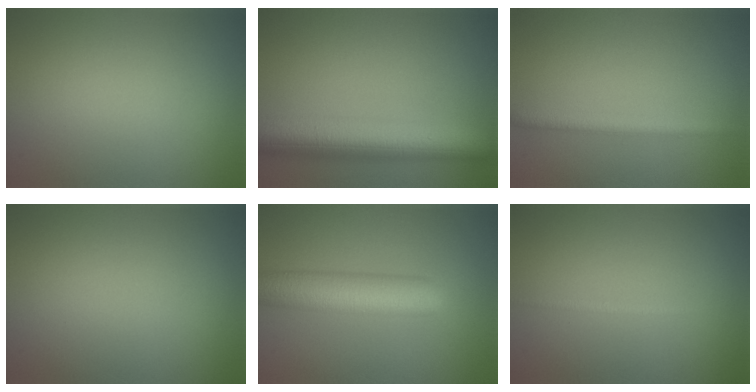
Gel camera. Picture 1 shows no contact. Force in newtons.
{"total": 8.7, "press": 8.7, "slide": 0.3}
{"total": 2.1, "press": 2.1, "slide": 0.2}
{"total": 0.0}
{"total": 7.7, "press": 7.7, "slide": 0.2}
{"total": 0.7, "press": 0.7, "slide": 0.1}